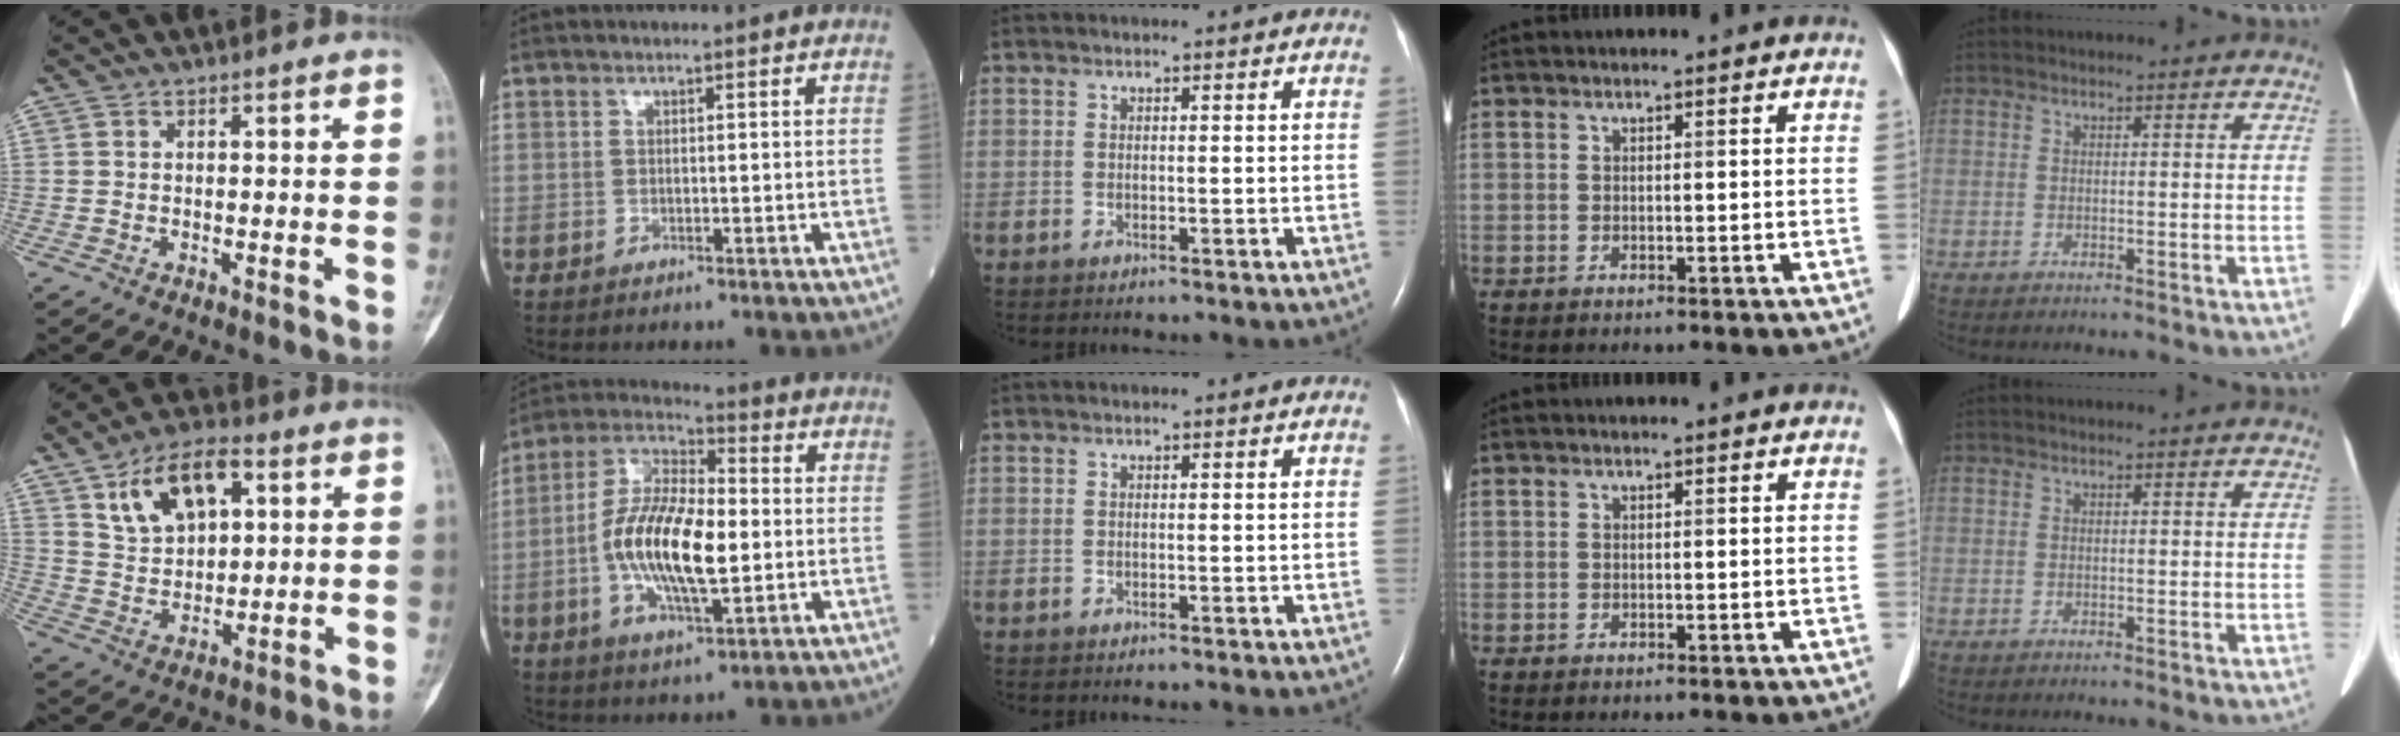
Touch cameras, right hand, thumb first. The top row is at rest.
{"thumb": {"total": 12.7, "force": [5.4, 7.2, 9.0], "torque": [-0.133, -0.007, 0.099]}, "index": {"total": 15.3, "force": [-1.5, 5.1, 14.4], "torque": [-0.289, 0.007, -0.030]}}